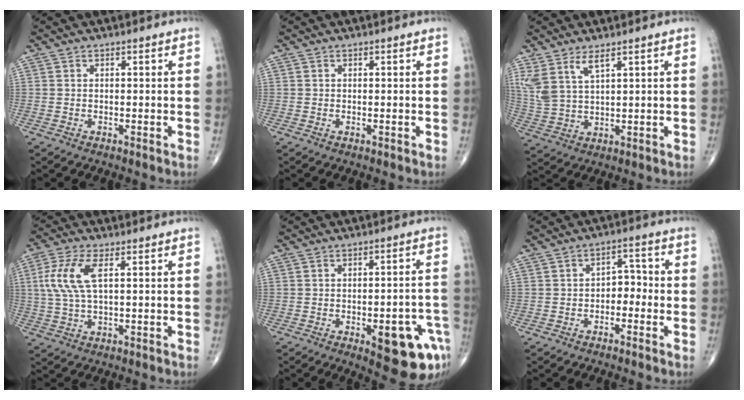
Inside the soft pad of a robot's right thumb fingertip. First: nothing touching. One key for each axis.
{"total": 0.0}
{"total": 6.6, "fx": 4.0, "fy": 2.2, "fz": 4.7, "tx": -0.108, "ty": -0.017, "tz": 0.091}
{"total": 8.4, "fx": 2.0, "fy": 3.2, "fz": 7.5, "tx": -0.186, "ty": 0.007, "tz": 0.042}
{"total": 13.3, "fx": -5.7, "fy": 4.7, "fz": 11.0, "tx": -0.100, "ty": 0.028, "tz": -0.059}
{"total": 4.1, "fx": -1.5, "fy": 2.8, "fz": 2.6, "tx": -0.017, "ty": 0.028, "tz": -0.033}